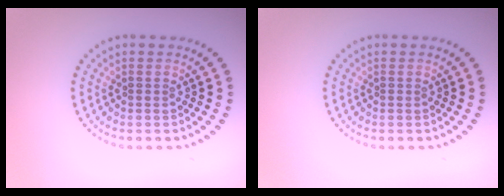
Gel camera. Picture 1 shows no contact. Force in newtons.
{"total": 0.0}